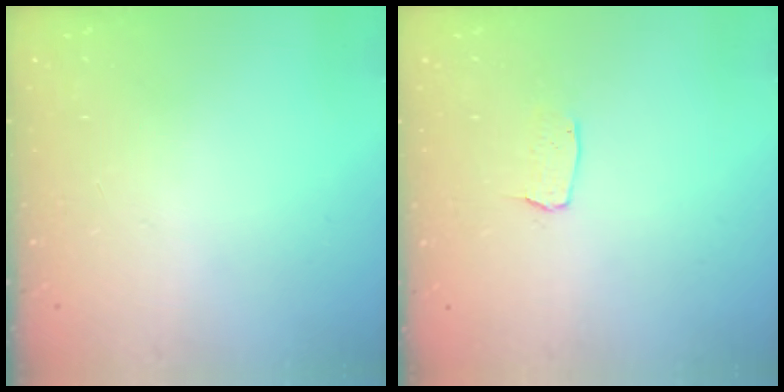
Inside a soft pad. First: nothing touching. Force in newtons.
{"total": 2.9, "press": 2.9, "slide": 0.2}